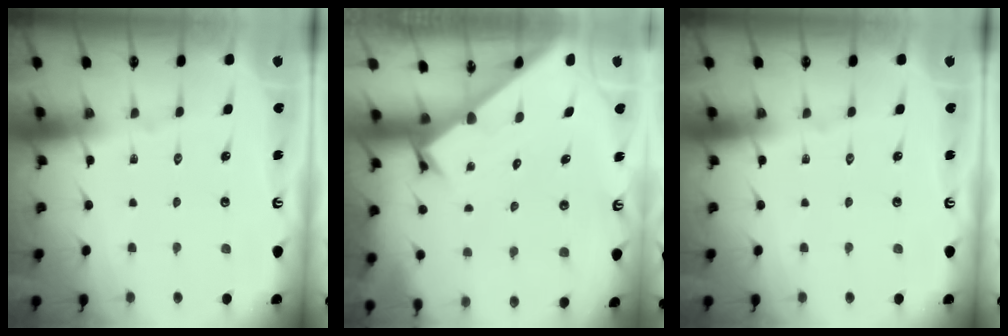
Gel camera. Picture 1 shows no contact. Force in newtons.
{"total": 2.2, "press": 2.2, "slide": 0.2}
{"total": 0.0}